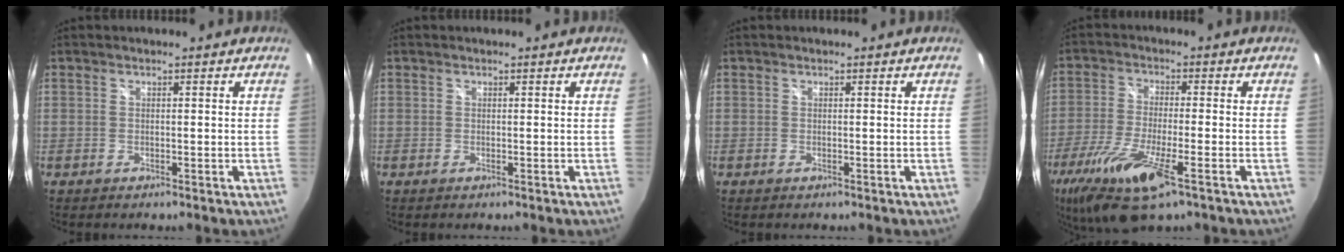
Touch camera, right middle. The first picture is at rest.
{"total": 0.0}
{"total": 0.0}
{"total": 14.5, "force": [-8.0, 3.4, 11.6], "torque": [-0.246, -0.046, -0.150]}